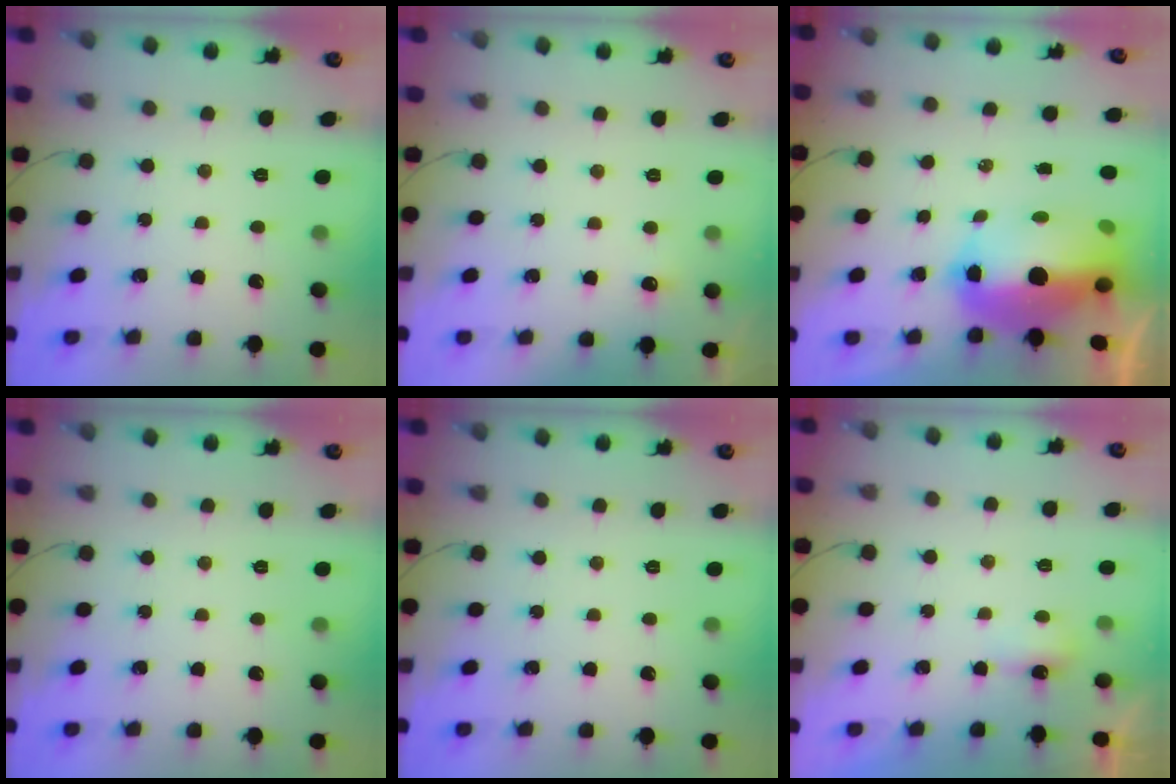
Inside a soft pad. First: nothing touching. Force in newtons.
{"total": 3.7, "press": 3.5, "slide": 1.2}
{"total": 13.4, "press": 13.1, "slide": 2.7}
{"total": 0.0}
{"total": 0.0}
{"total": 3.0, "press": 2.9, "slide": 0.9}